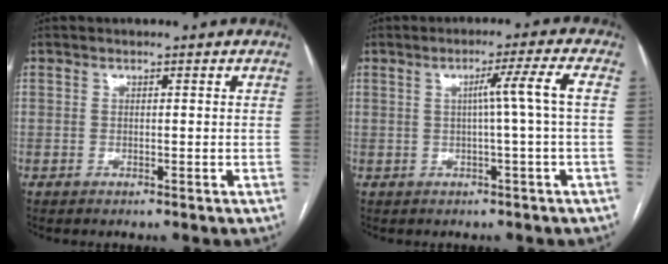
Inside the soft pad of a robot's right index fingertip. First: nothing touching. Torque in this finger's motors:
{"motor_torque": [0.59, 0.04, 0.29, 0.07]}